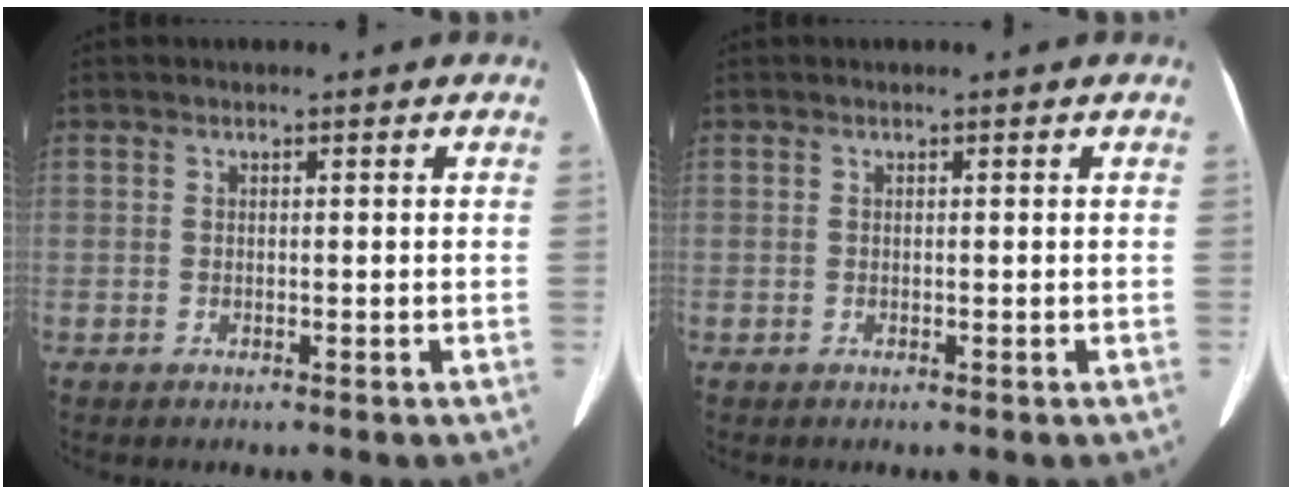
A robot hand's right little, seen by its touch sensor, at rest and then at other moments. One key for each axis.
{"total": 0.0}